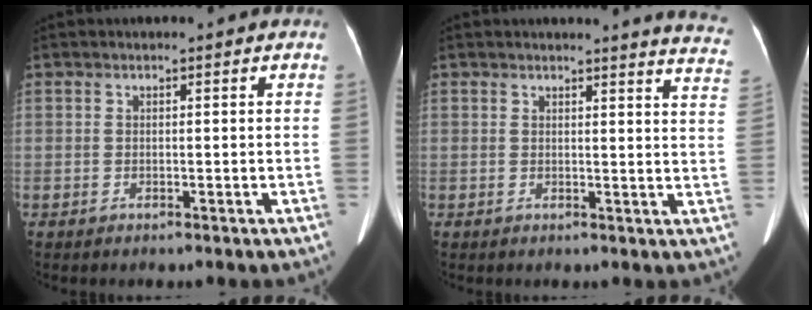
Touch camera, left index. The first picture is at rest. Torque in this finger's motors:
{"motor_torque": [0.65, -1.19, 0.08, 0.04]}